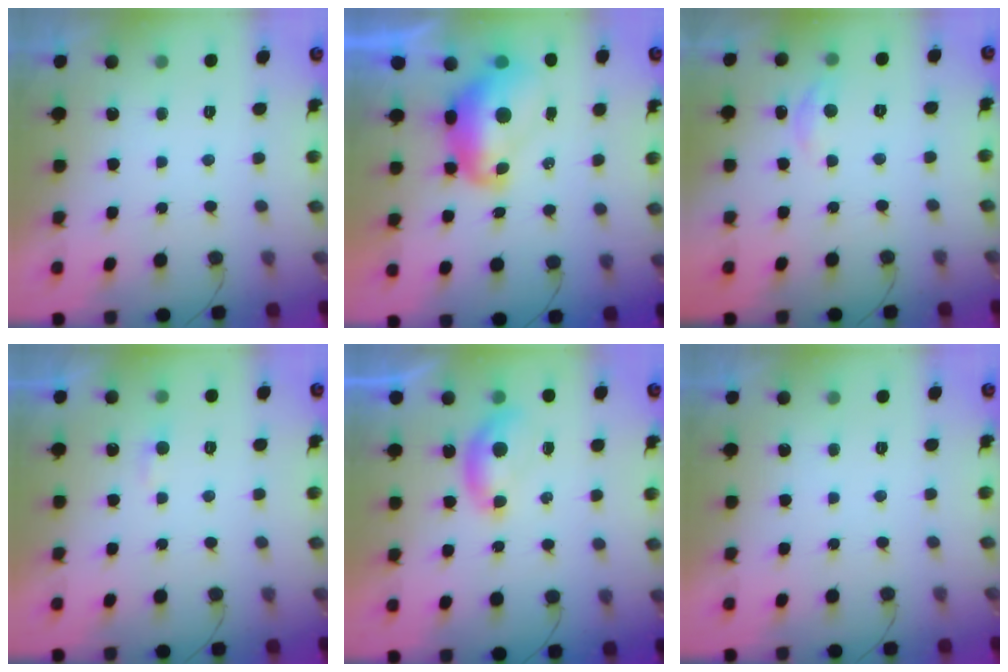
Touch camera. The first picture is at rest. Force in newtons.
{"total": 12.0, "press": 11.9, "slide": 1.2}
{"total": 3.9, "press": 3.9, "slide": 0.6}
{"total": 2.7, "press": 2.7, "slide": 0.3}
{"total": 6.1, "press": 6.0, "slide": 0.7}
{"total": 0.0}